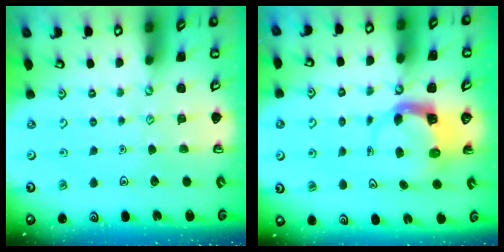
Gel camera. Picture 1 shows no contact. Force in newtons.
{"total": 3.9, "press": 3.8, "slide": 0.6}